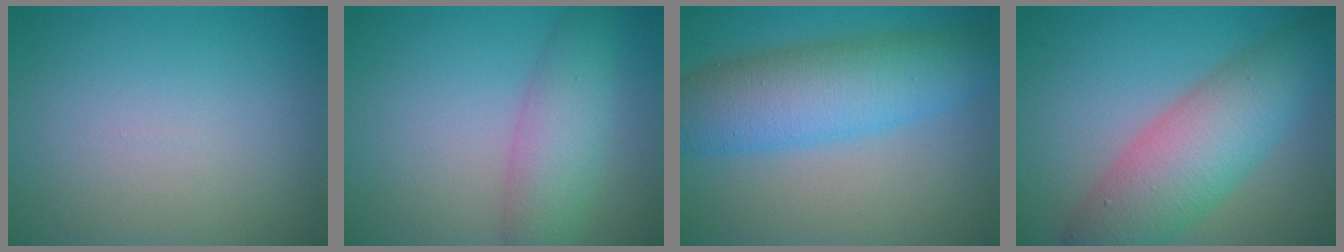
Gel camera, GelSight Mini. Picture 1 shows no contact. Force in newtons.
{"total": 4.5, "press": 4.5, "slide": 0.2}
{"total": 8.1, "press": 8.1, "slide": 0.1}
{"total": 8.0, "press": 8.0, "slide": 0.2}